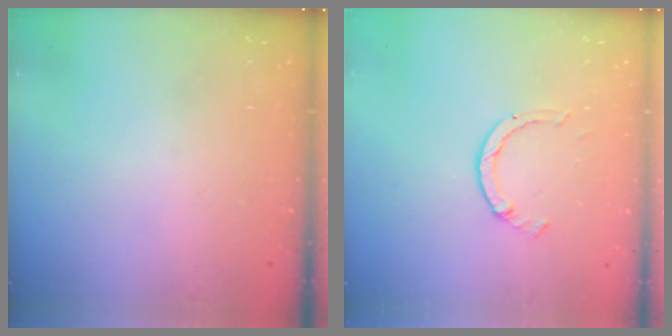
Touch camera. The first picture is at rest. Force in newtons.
{"total": 2.6, "press": 2.5, "slide": 0.3}